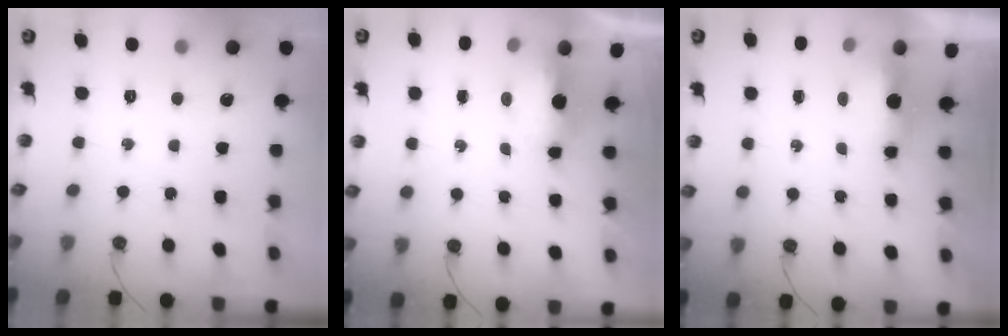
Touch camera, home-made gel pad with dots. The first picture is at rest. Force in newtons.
{"total": 10.5, "press": 7.5, "slide": 7.3}
{"total": 10.6, "press": 6.1, "slide": 8.7}